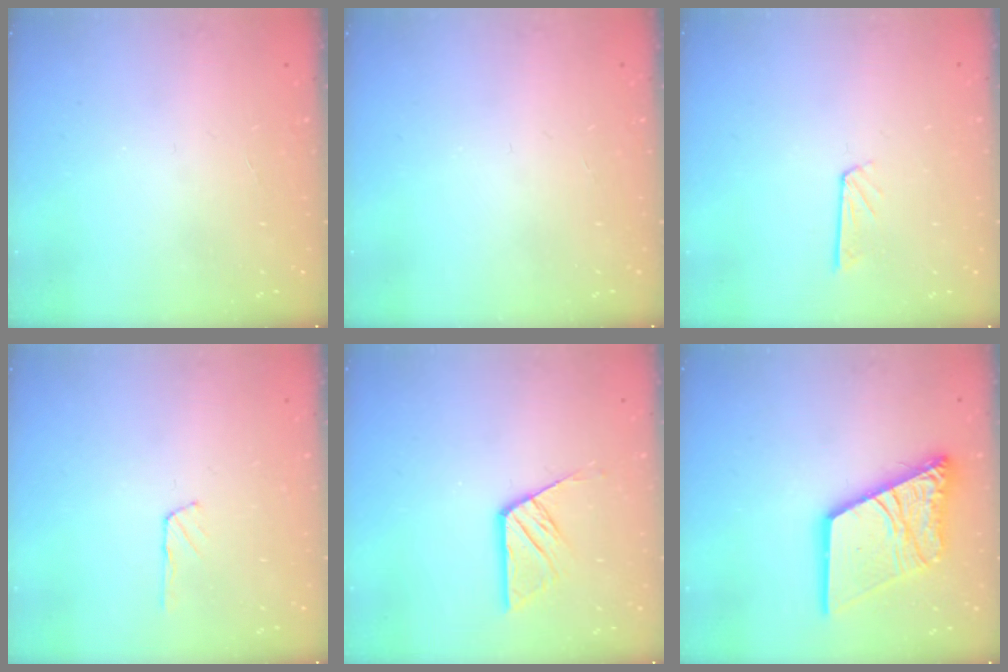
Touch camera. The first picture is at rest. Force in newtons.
{"total": 0.0}
{"total": 4.4, "press": 4.4, "slide": 0.3}
{"total": 2.3, "press": 2.3, "slide": 0.2}
{"total": 9.6, "press": 9.6, "slide": 0.5}
{"total": 18.7, "press": 18.6, "slide": 2.5}